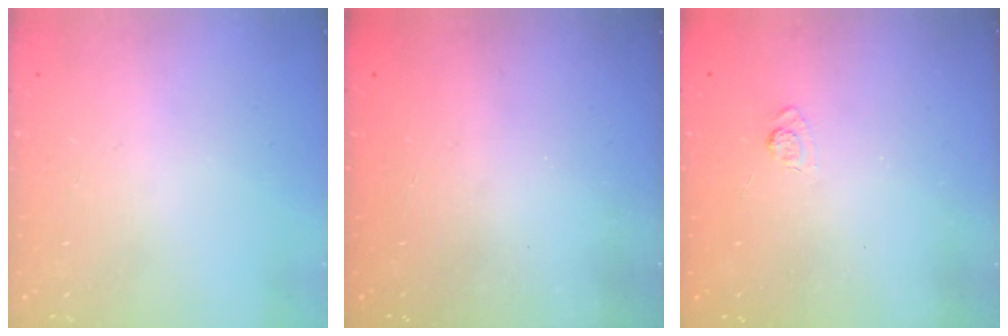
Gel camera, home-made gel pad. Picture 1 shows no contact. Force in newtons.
{"total": 2.3, "press": 2.2, "slide": 0.8}
{"total": 2.2, "press": 1.8, "slide": 1.3}